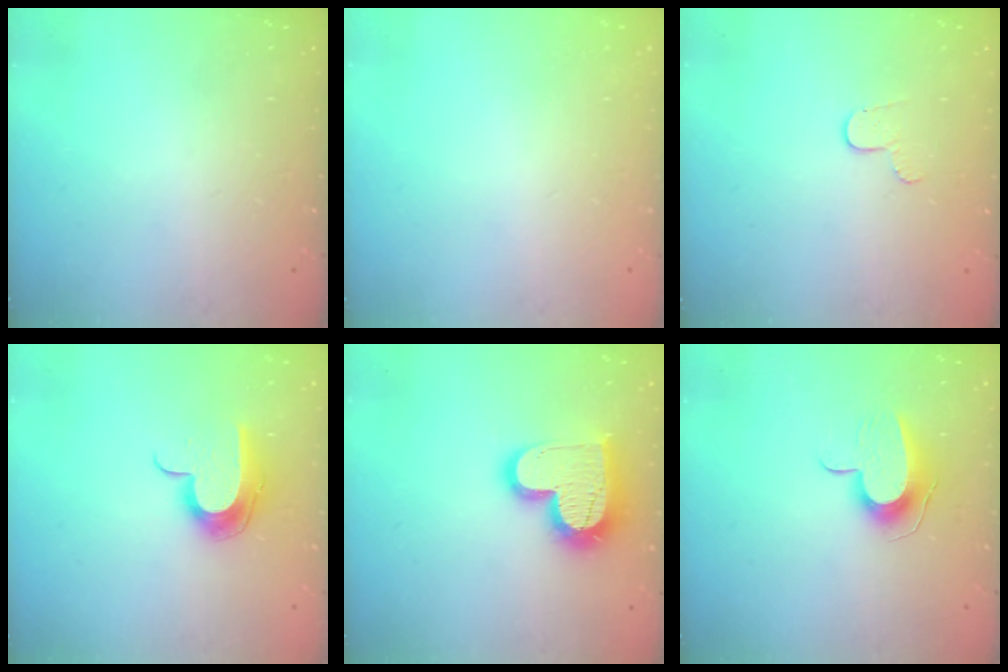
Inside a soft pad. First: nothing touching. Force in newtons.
{"total": 0.0}
{"total": 5.1, "press": 5.1, "slide": 0.5}
{"total": 11.6, "press": 11.6, "slide": 0.8}
{"total": 17.7, "press": 17.7, "slide": 1.3}
{"total": 9.4, "press": 9.4, "slide": 0.6}